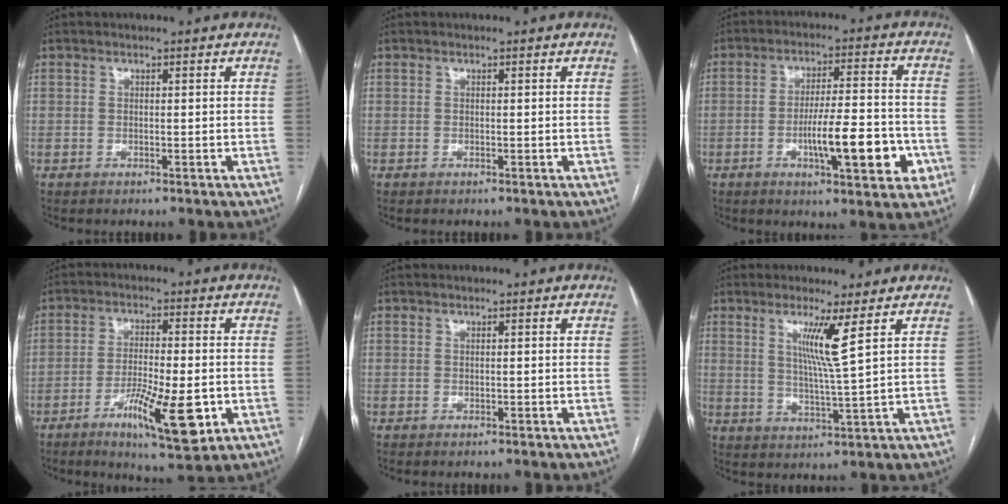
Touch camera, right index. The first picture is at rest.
{"total": 0.0}
{"total": 12.3, "force": [-3.9, 2.3, 11.5], "torque": [-0.178, 0.006, -0.057]}
{"total": 11.1, "force": [-4.0, 2.0, 10.1], "torque": [-0.167, -0.017, -0.061]}
{"total": 0.0}
{"total": 6.2, "force": [2.7, -1.5, 5.3], "torque": [-0.096, -0.017, 0.051]}